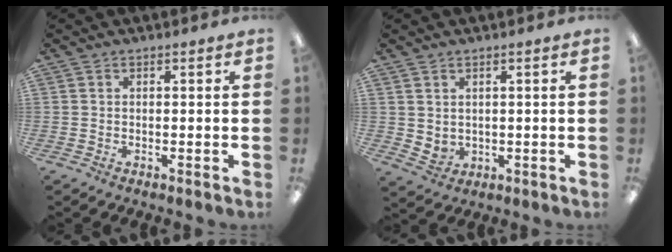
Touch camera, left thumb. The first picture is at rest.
{"total": 2.7, "force": [1.9, 1.8, 0.9], "torque": [-0.022, -0.009, 0.035]}